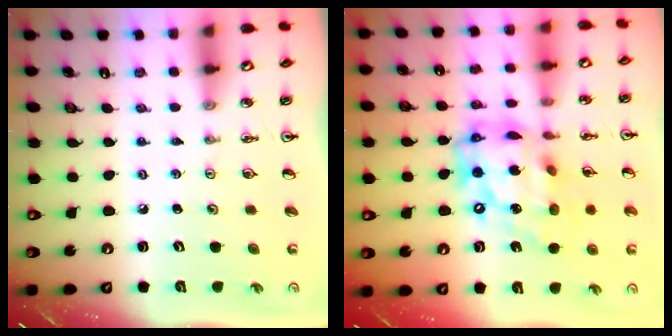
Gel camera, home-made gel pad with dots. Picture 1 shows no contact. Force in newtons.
{"total": 20.2, "press": 20.1, "slide": 1.8}